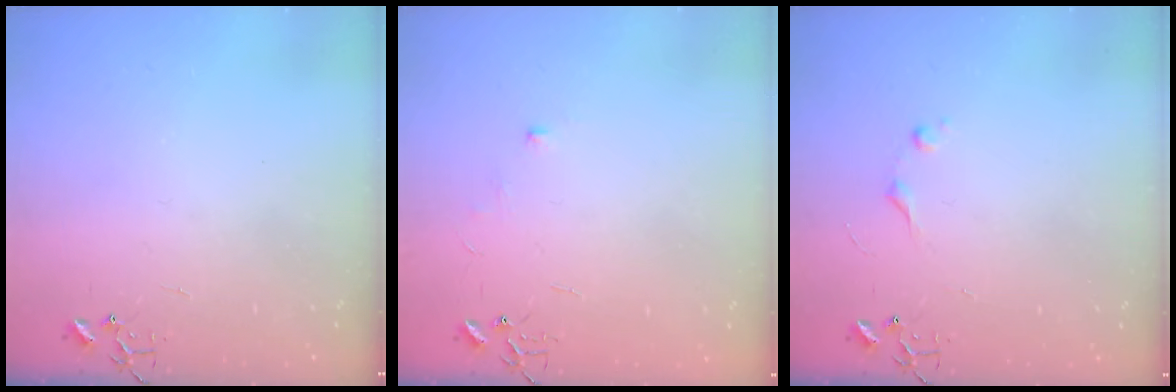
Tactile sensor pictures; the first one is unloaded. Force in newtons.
{"total": 5.4, "press": 5.3, "slide": 0.7}
{"total": 5.2, "press": 5.1, "slide": 0.7}